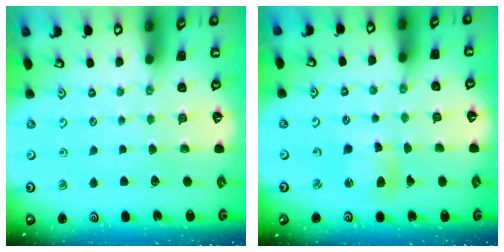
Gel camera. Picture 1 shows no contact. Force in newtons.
{"total": 6.7, "press": 6.6, "slide": 1.1}